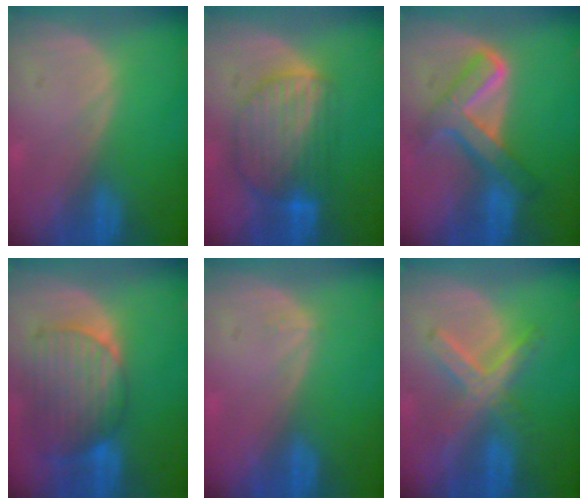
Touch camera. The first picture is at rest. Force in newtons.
{"total": 9.0, "press": 7.8, "slide": 4.5}
{"total": 7.6, "press": 7.5, "slide": 0.4}
{"total": 9.5, "press": 8.4, "slide": 4.4}
{"total": 0.6, "press": 0.4, "slide": 0.5}
{"total": 7.0, "press": 6.2, "slide": 3.2}